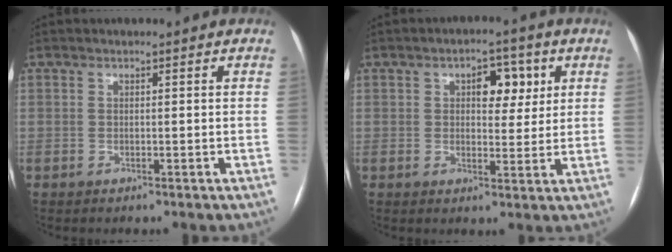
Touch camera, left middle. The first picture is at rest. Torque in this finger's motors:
{"motor_torque": [0.51, -0.24, 0.09, 0.08]}